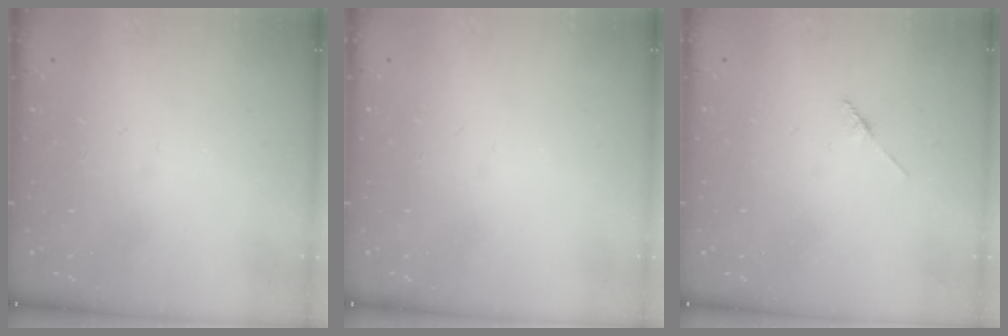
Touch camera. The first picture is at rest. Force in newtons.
{"total": 0.0}
{"total": 1.7, "press": 1.6, "slide": 0.2}